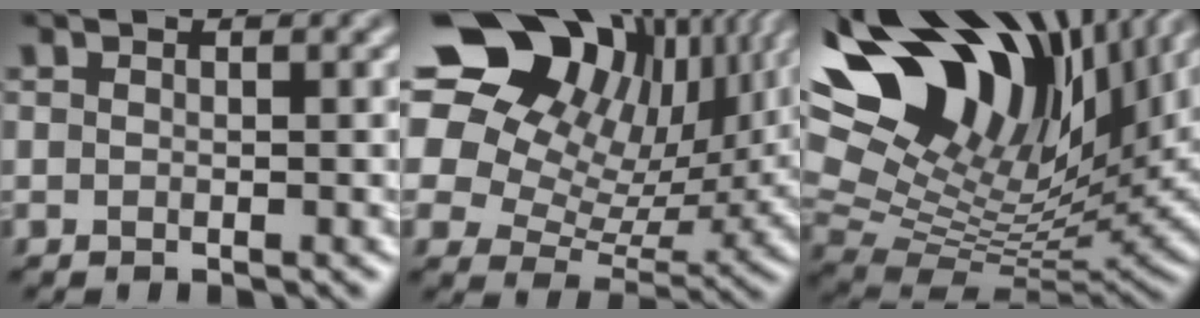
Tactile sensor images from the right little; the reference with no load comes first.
{"total": 16.3, "force": [9.2, 9.5, 9.6], "torque": [-0.187, 0.060, 0.161]}
{"total": 16.4, "force": [10.9, 6.2, 10.5], "torque": [-0.182, 0.050, 0.185]}